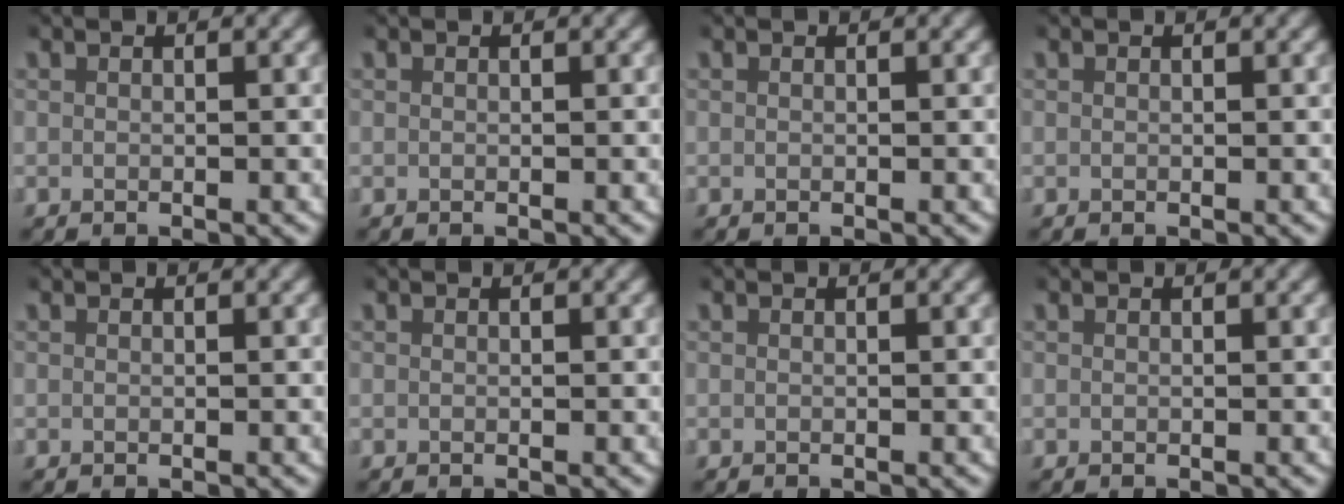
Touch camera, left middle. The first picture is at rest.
{"total": 0.0}
{"total": 0.0}
{"total": 0.0}
{"total": 0.0}
{"total": 0.0}
{"total": 0.0}
{"total": 0.0}